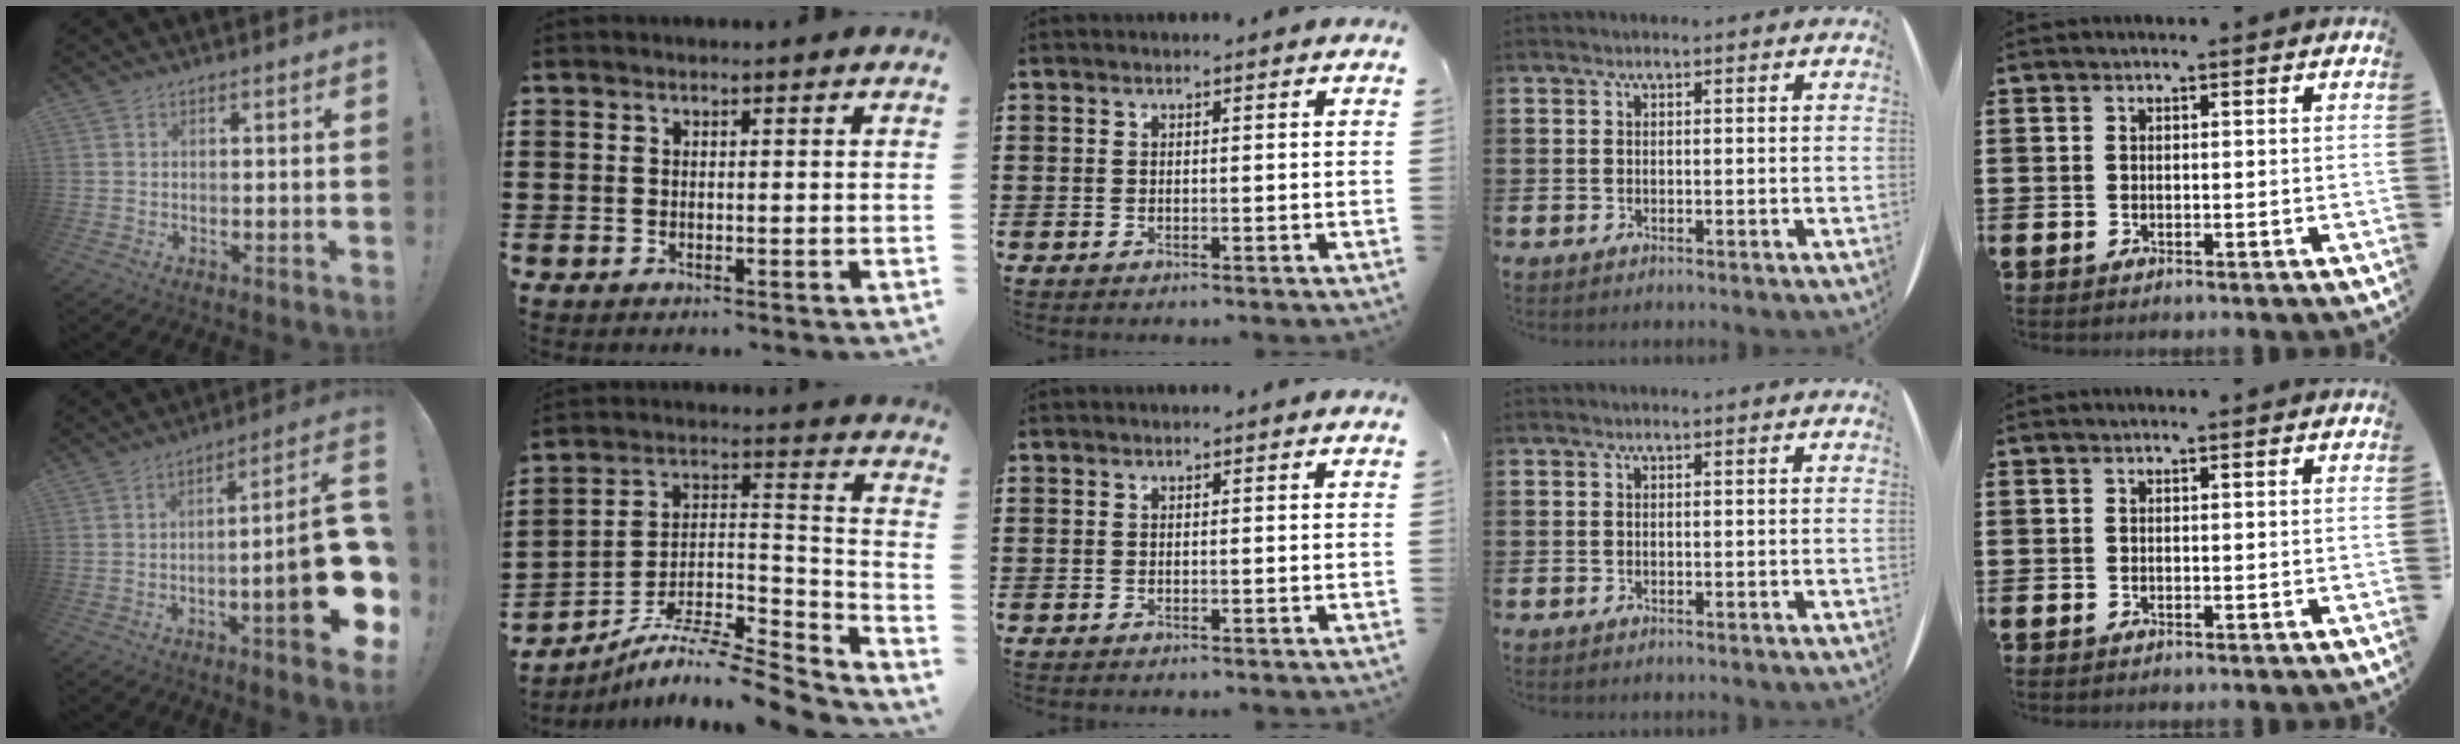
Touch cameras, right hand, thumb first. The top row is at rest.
{"thumb": {"total": 19.6, "force": [-5.1, 3.8, 18.5], "torque": [-0.256, 0.023, -0.071]}, "index": {"total": 8.2, "force": [-7.0, 2.2, 3.5], "torque": [-0.061, 0.009, -0.138]}}